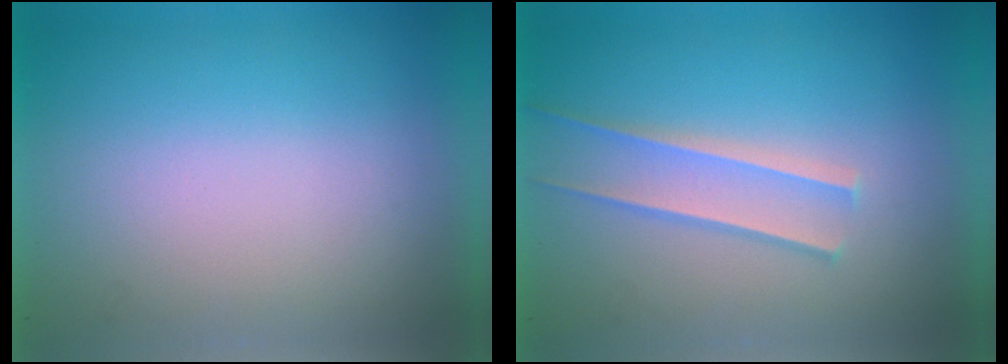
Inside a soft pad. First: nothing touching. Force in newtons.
{"total": 1.7}